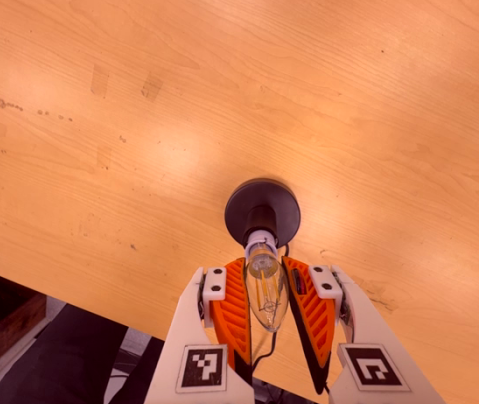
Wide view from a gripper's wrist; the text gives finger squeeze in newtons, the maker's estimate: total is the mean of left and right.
{"total": 10.7, "left": 10.6, "right": 10.8}